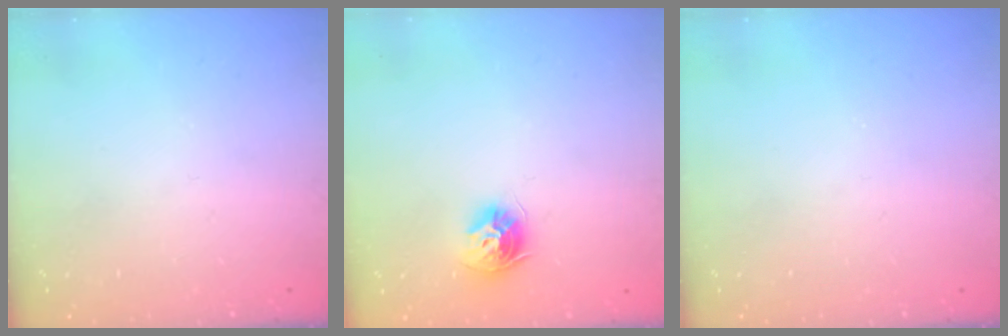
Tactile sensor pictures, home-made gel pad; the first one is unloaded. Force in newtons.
{"total": 9.3, "press": 9.3, "slide": 1.0}
{"total": 0.0}